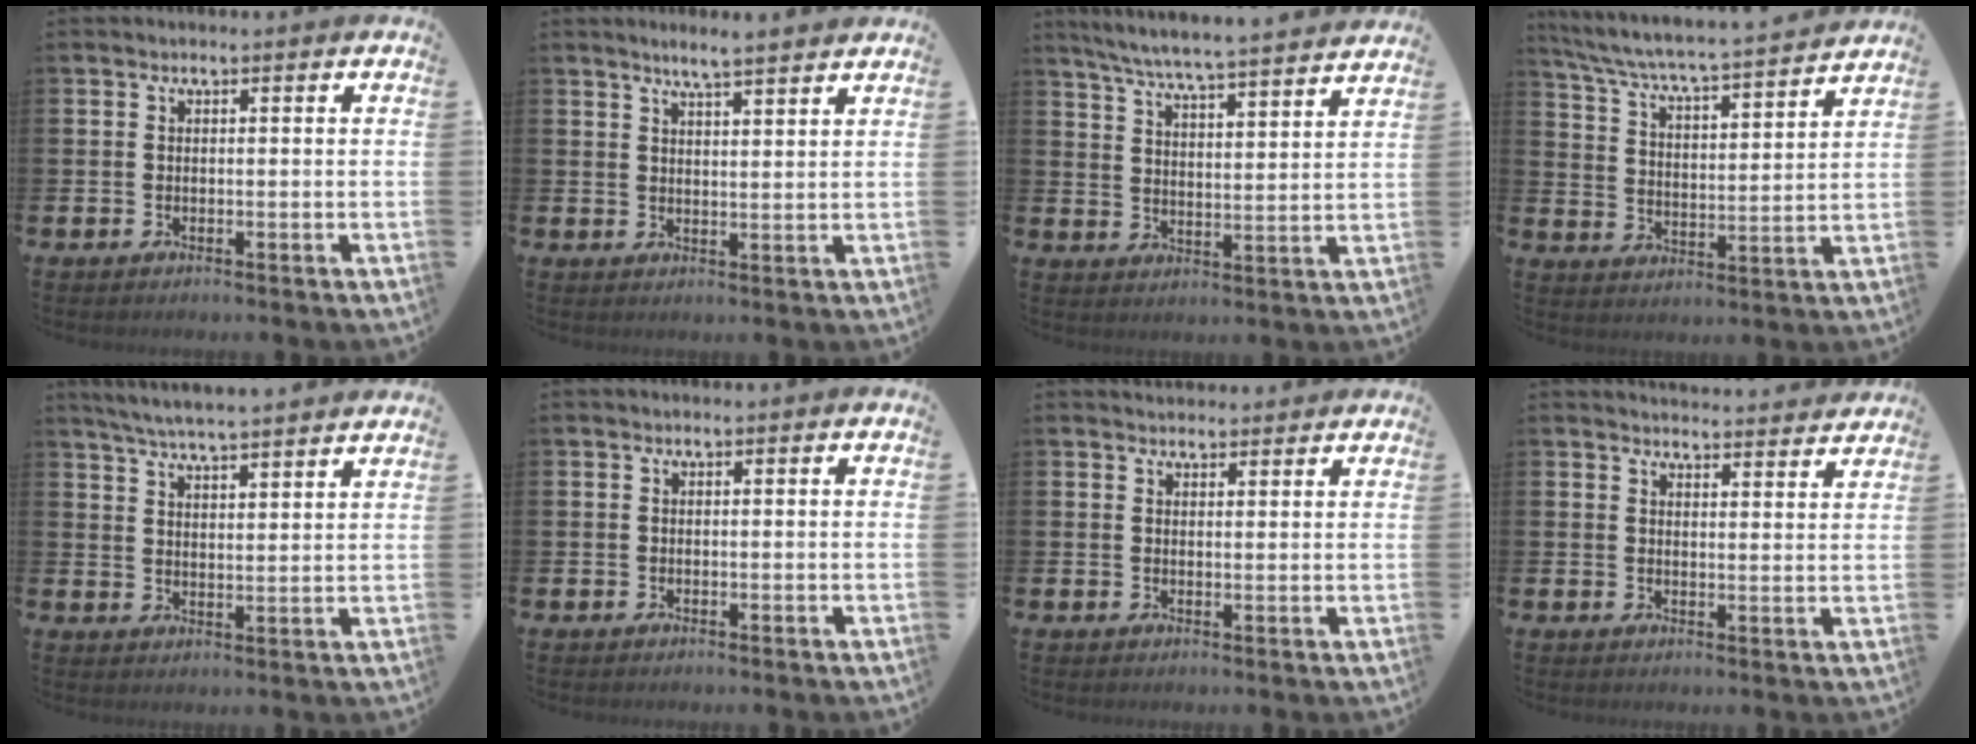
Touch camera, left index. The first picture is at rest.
{"total": 4.1, "force": [4.0, -0.3, 1.1], "torque": [-0.029, -0.015, 0.070]}
{"total": 6.6, "force": [6.3, -0.4, 1.8], "torque": [-0.061, -0.045, 0.109]}
{"total": 5.7, "force": [5.5, 0.0, 1.8], "torque": [-0.064, -0.048, 0.088]}
{"total": 5.6, "force": [5.5, -0.3, 0.9], "torque": [-0.039, -0.029, 0.099]}
{"total": 0.0}
{"total": 2.4, "force": [2.3, 0.5, -0.1], "torque": [0.006, -0.010, 0.042]}
{"total": 3.8, "force": [3.8, 0.2, -0.1], "torque": [0.009, -0.032, 0.066]}